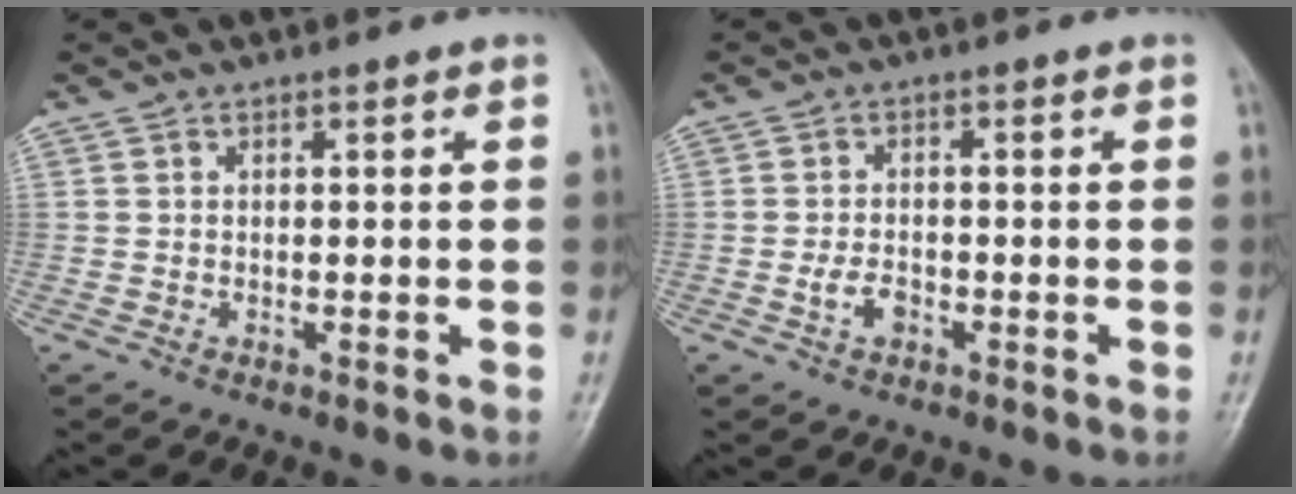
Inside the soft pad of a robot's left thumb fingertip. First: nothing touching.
{"total": 3.2, "force": [-1.3, 2.1, 1.9], "torque": [-0.030, 0.010, -0.025]}